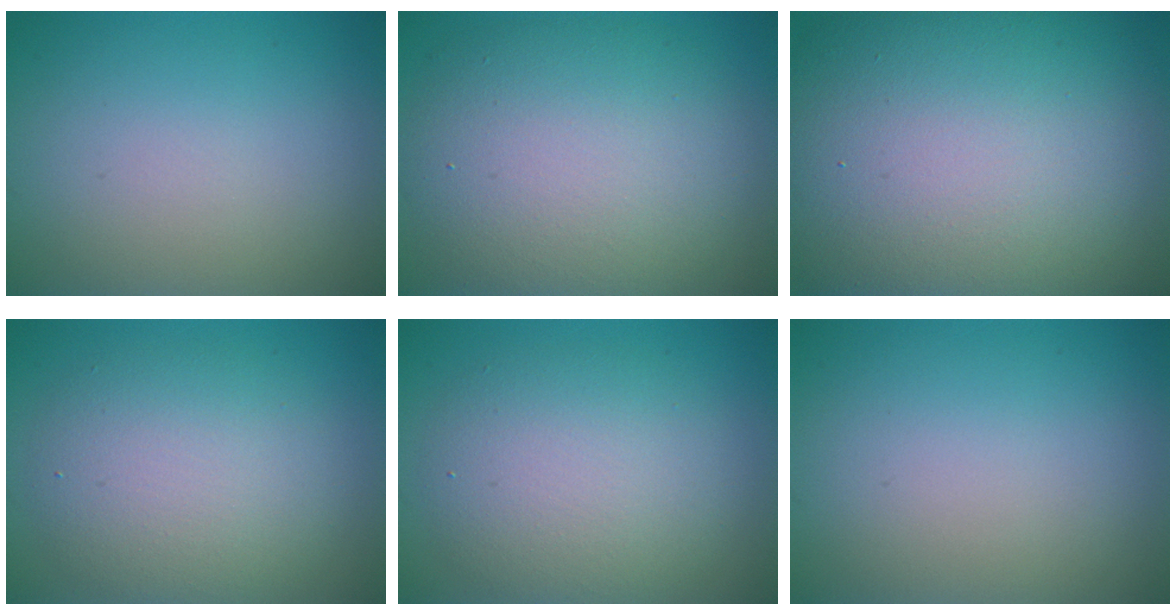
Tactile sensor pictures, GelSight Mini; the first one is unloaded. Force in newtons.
{"total": 10.5, "press": 10.5, "slide": 0.4}
{"total": 19.7, "press": 19.6, "slide": 1.3}
{"total": 5.6, "press": 5.6, "slide": 0.2}
{"total": 5.6, "press": 5.6, "slide": 0.1}
{"total": 0.0}